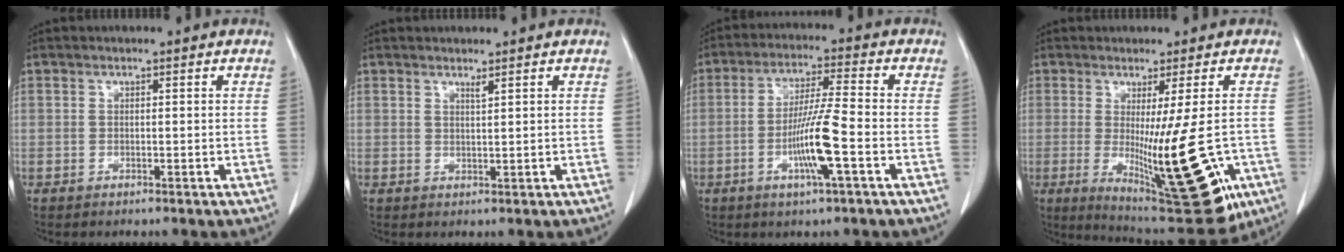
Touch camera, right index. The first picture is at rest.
{"total": 0.9, "force": [0.7, -0.2, 0.5], "torque": [-0.014, -0.009, 0.014]}
{"total": 9.3, "force": [-2.9, -0.3, 8.8], "torque": [-0.168, -0.008, -0.058]}
{"total": 17.1, "force": [-4.4, 2.1, 16.4], "torque": [-0.227, -0.047, -0.051]}